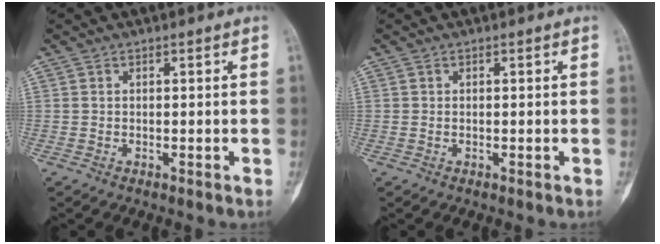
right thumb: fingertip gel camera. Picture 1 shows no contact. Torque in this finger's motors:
{"motor_torque": [-0.57, -0.17, 0.00, -0.12, -0.03]}